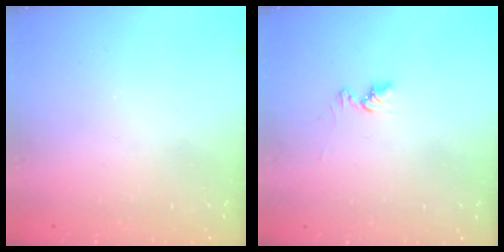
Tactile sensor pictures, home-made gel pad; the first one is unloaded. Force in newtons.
{"total": 6.4, "press": 6.3, "slide": 0.7}